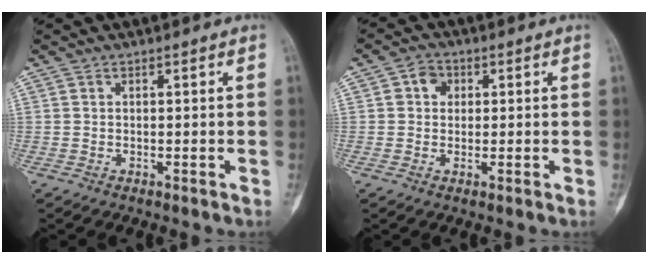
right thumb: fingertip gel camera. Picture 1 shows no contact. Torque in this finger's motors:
{"motor_torque": [-0.04, 0.68, -0.12, 0.06, 0.21]}